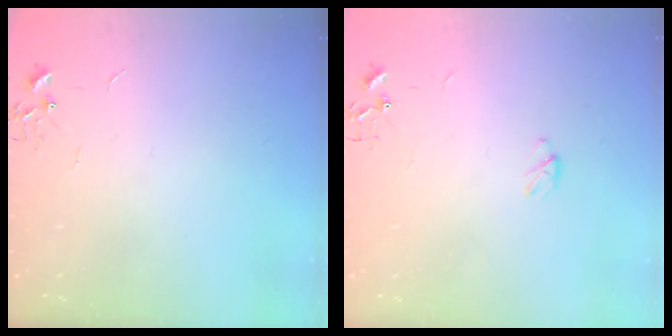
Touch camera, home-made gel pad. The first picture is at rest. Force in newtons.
{"total": 3.3, "press": 3.2, "slide": 0.5}